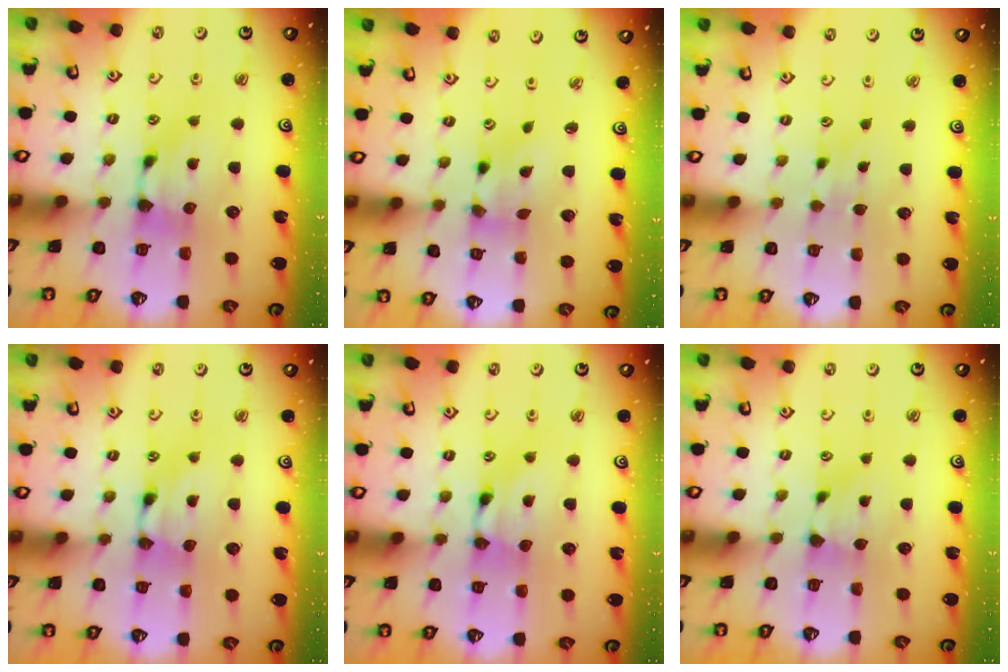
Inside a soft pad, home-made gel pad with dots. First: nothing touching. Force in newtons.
{"total": 2.7, "press": 2.3, "slide": 1.4}
{"total": 3.2, "press": 3.2, "slide": 0.4}
{"total": 1.8, "press": 1.8, "slide": 0.1}
{"total": 1.7, "press": 1.7, "slide": 0.1}
{"total": 1.6, "press": 1.4, "slide": 0.7}